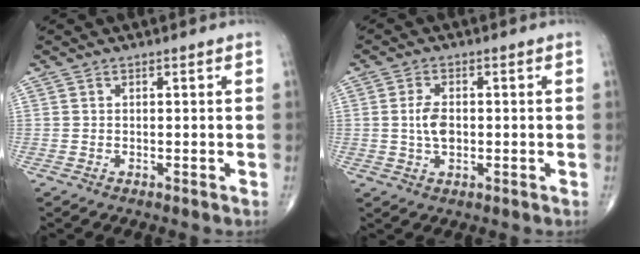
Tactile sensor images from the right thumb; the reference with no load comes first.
{"total": 4.5, "force": [-0.1, 2.5, 3.7], "torque": [-0.069, 0.001, -0.004]}